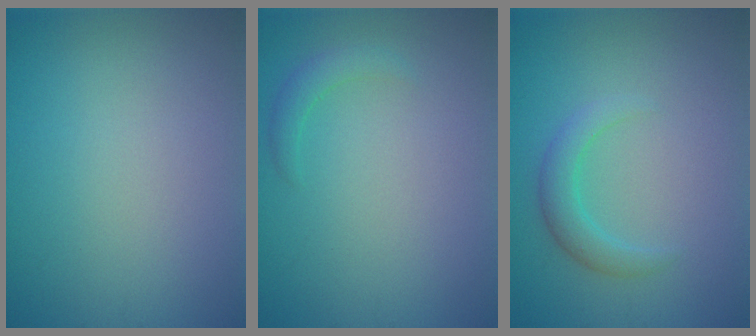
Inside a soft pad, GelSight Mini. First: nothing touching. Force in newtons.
{"total": 1.4, "press": 1.4, "slide": 0.0}
{"total": 2.3, "press": 2.3, "slide": 0.1}